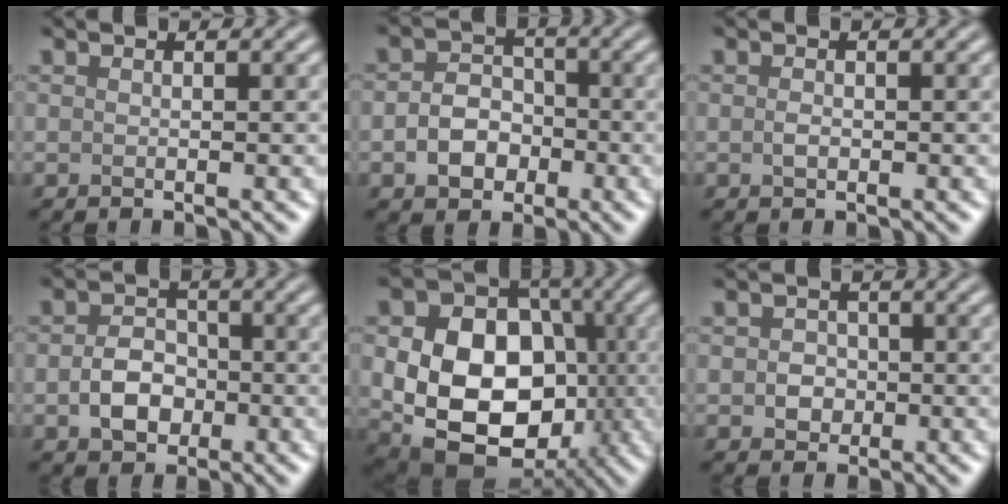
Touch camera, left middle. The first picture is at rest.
{"total": 3.8, "force": [-1.1, 3.0, 2.0], "torque": [-0.033, 0.001, -0.023]}
{"total": 0.8, "force": [-0.1, 0.5, 0.6], "torque": [-0.013, -0.002, -0.002]}
{"total": 3.8, "force": [-0.9, 2.9, 2.2], "torque": [-0.040, 0.001, -0.021]}
{"total": 13.7, "force": [-1.3, 10.2, 9.0], "torque": [-0.132, -0.022, -0.017]}
{"total": 2.1, "force": [-0.2, 1.8, 0.9], "torque": [-0.012, -0.002, -0.007]}